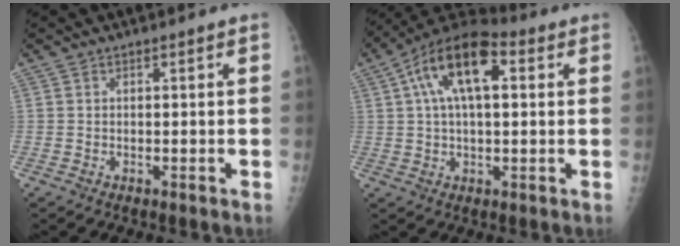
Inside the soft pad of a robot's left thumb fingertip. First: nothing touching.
{"total": 15.2, "force": [4.4, 7.4, 12.5], "torque": [-0.204, 0.024, 0.067]}